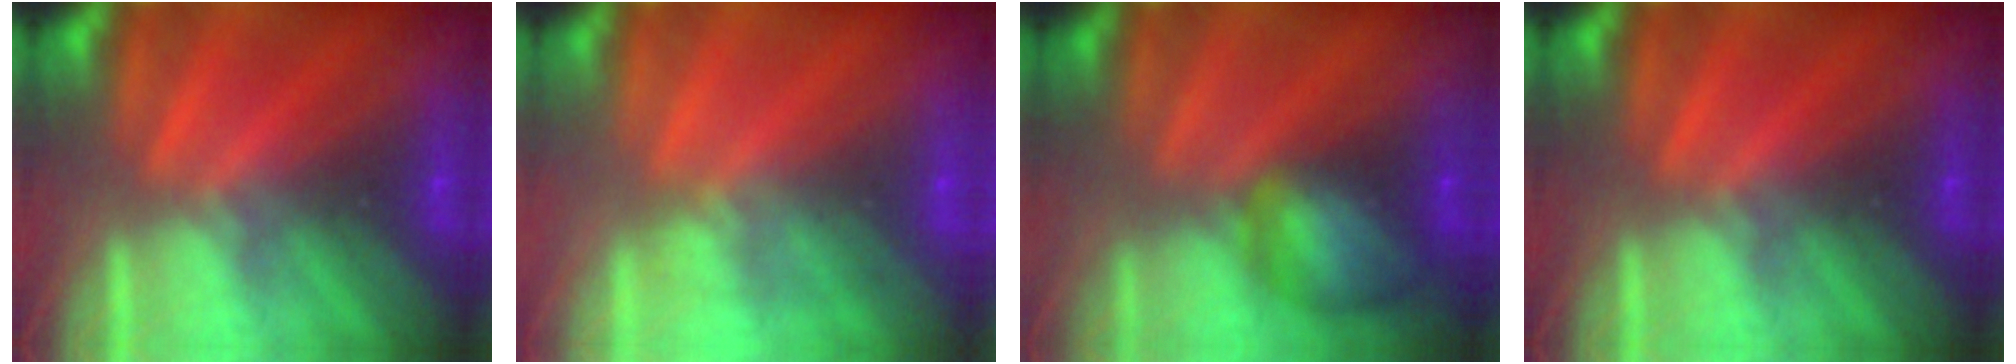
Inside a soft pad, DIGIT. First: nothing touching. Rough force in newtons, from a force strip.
{"total": 4.7}
{"total": 5.9}
{"total": 0.0}